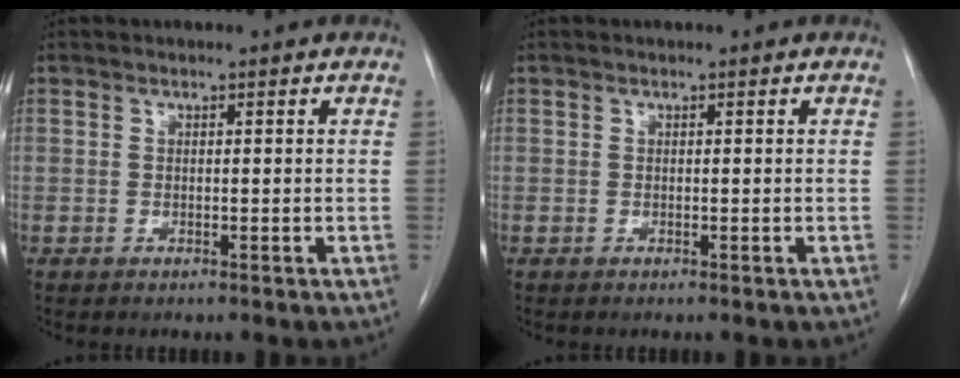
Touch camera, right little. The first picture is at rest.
{"total": 0.0}